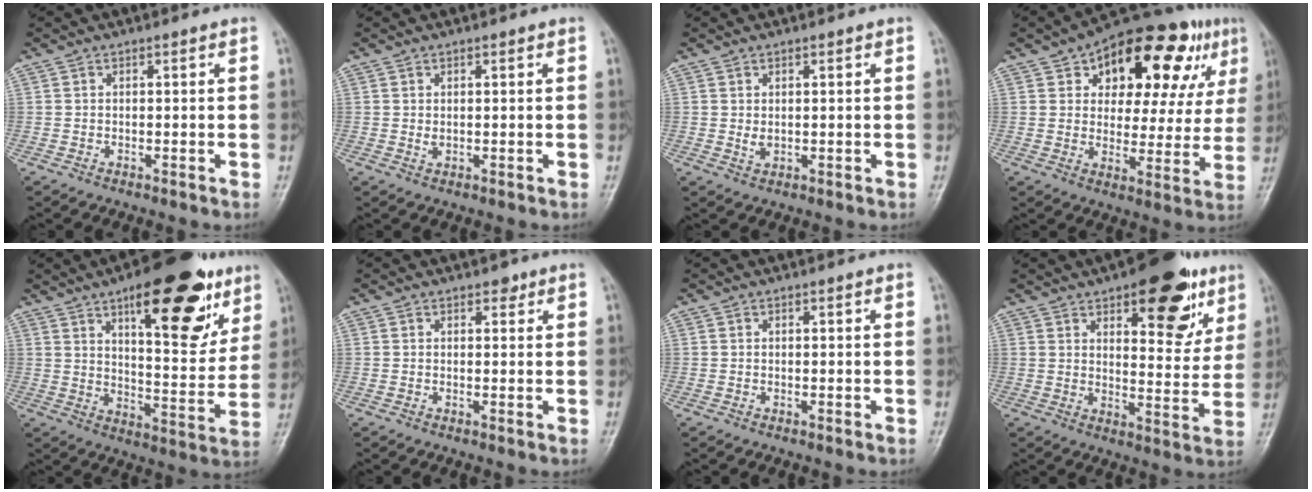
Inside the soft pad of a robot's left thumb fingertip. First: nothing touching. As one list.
[{"total": 1.2, "force": [0.3, 0.8, 0.9], "torque": [-0.013, -0.004, 0.009]}, {"total": 1.7, "force": [0.4, 1.1, 1.2], "torque": [-0.019, -0.005, 0.010]}, {"total": 22.4, "force": [10.6, 11.3, 16.2], "torque": [-0.183, 0.007, 0.152]}, {"total": 21.7, "force": [11.6, 8.3, 16.3], "torque": [-0.188, -0.046, 0.171]}, {"total": 1.4, "force": [0.9, 0.9, 0.6], "torque": [0.004, -0.003, 0.008]}, {"total": 0.0}, {"total": 17.2, "force": [9.3, 7.5, 12.3], "torque": [-0.106, -0.039, 0.126]}]